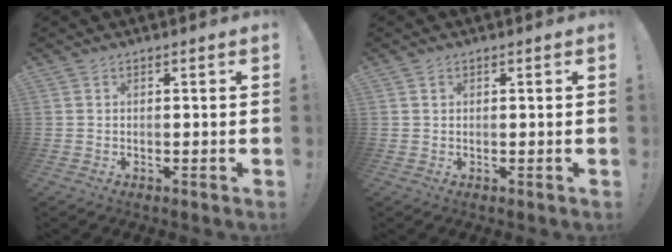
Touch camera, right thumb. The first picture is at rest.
{"total": 0.7, "force": [0.3, 0.6, 0.2], "torque": [-0.004, 0.002, 0.006]}